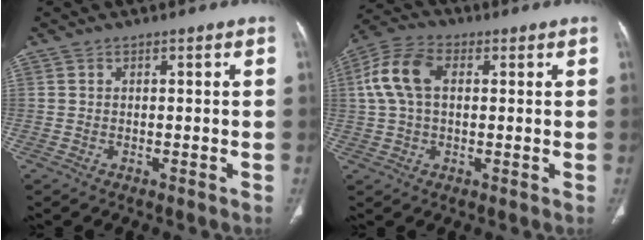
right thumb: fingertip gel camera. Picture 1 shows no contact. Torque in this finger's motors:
{"motor_torque": [1.03, 1.01, 2.43, -0.34, 0.41]}